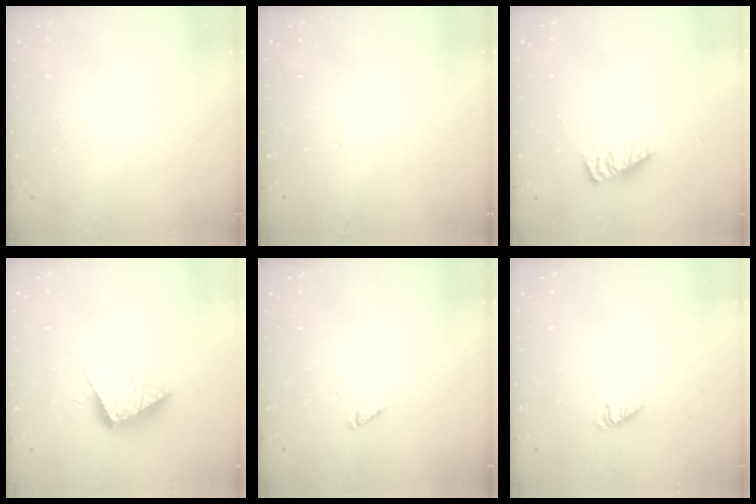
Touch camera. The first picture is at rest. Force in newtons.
{"total": 0.0}
{"total": 2.8, "press": 2.8, "slide": 0.4}
{"total": 9.4, "press": 9.4, "slide": 0.5}
{"total": 0.0}
{"total": 0.0}